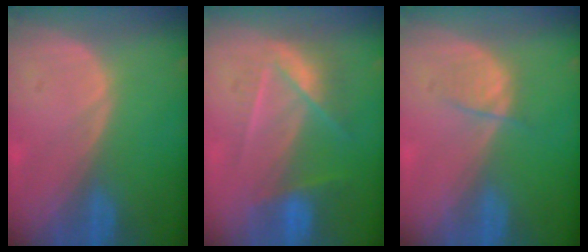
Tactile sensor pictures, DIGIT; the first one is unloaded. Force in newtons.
{"total": 7.2, "press": 6.3, "slide": 3.5}
{"total": 2.1, "press": 2.1, "slide": 0.3}